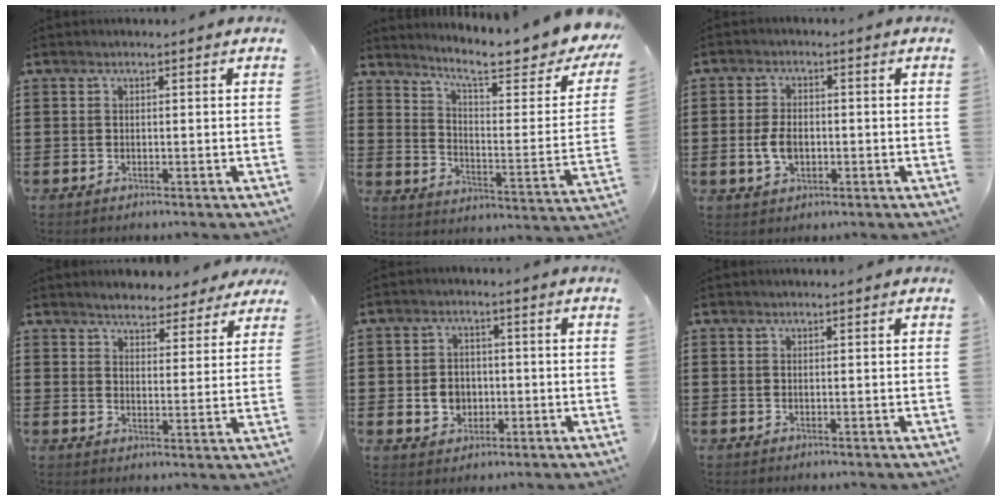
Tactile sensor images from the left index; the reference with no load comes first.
{"total": 9.5, "force": [7.5, 0.9, 5.8], "torque": [-0.118, -0.057, 0.116]}
{"total": 4.4, "force": [-0.6, 2.6, 3.5], "torque": [-0.086, -0.003, -0.016]}
{"total": 4.2, "force": [4.1, 0.8, 0.4], "torque": [-0.026, -0.012, 0.075]}
{"total": 4.1, "force": [-0.7, 3.5, 2.1], "torque": [-0.041, 0.003, -0.017]}
{"total": 0.0}